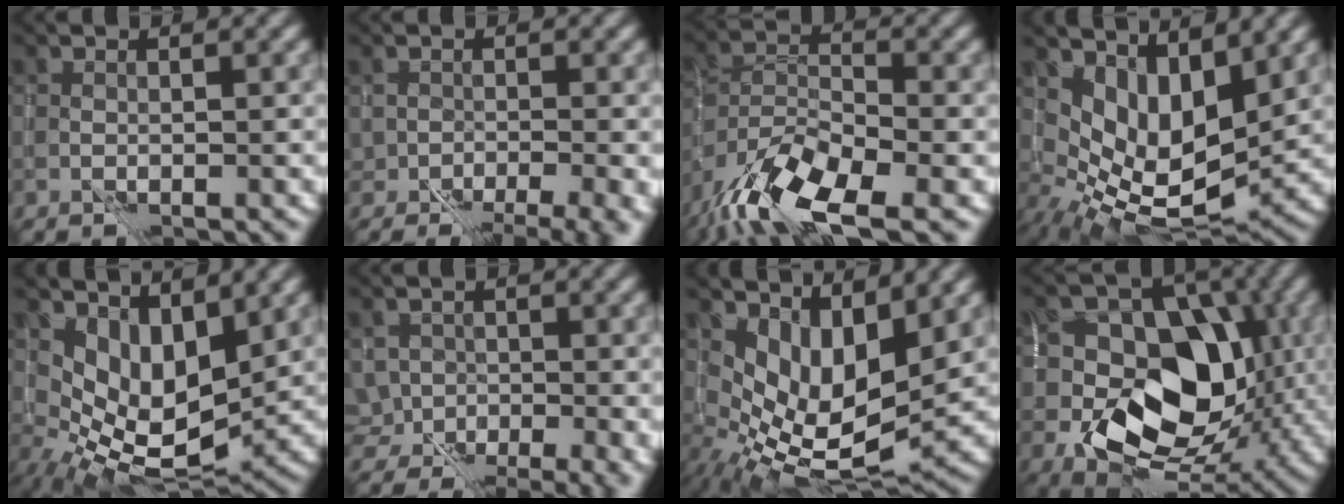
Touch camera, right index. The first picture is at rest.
{"total": 6.7, "force": [-4.1, 2.7, 4.6], "torque": [-0.052, -0.013, -0.049]}
{"total": 10.0, "force": [-6.8, 3.2, 6.6], "torque": [-0.118, -0.005, -0.134]}
{"total": 7.1, "force": [2.9, 3.4, 5.5], "torque": [-0.104, -0.023, 0.068]}
{"total": 6.4, "force": [2.7, 3.2, 4.9], "torque": [-0.093, -0.022, 0.058]}
{"total": 7.0, "force": [-2.5, 5.1, 4.2], "torque": [-0.049, -0.012, -0.031]}
{"total": 8.3, "force": [2.4, 3.8, 6.9], "torque": [-0.131, -0.024, 0.057]}
{"total": 12.4, "force": [-0.6, 8.9, 8.7], "torque": [-0.113, 0.003, -0.020]}